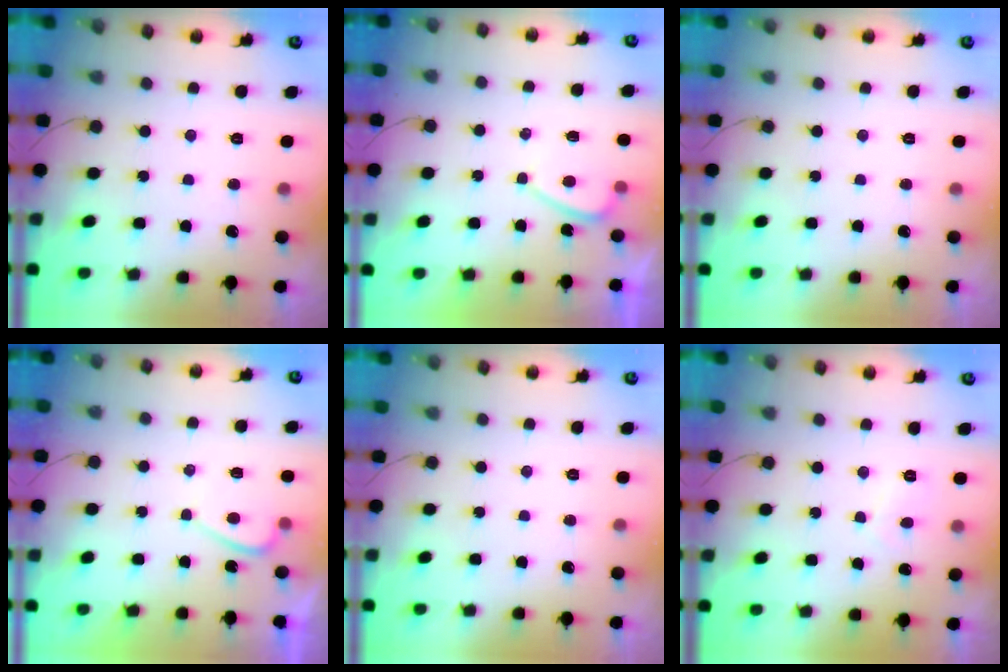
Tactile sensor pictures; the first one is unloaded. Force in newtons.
{"total": 2.0, "press": 1.9, "slide": 0.7}
{"total": 0.0}
{"total": 1.9, "press": 1.8, "slide": 0.7}
{"total": 0.0}
{"total": 1.3, "press": 1.2, "slide": 0.6}